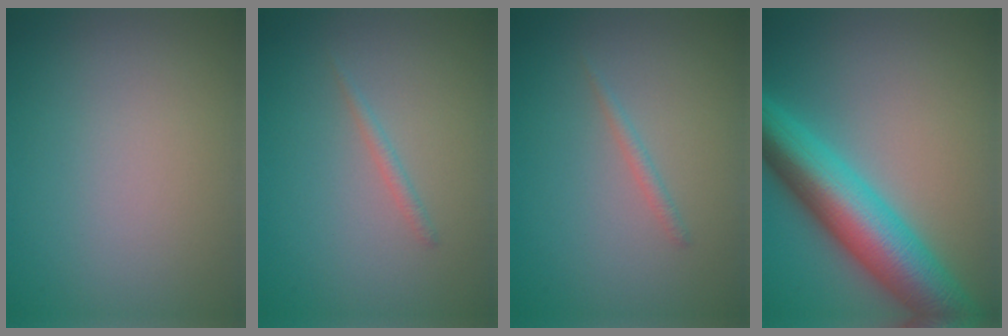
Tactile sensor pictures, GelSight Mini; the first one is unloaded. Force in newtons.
{"total": 0.8, "press": 0.8, "slide": 0.0}
{"total": 0.8, "press": 0.8, "slide": 0.0}
{"total": 9.7, "press": 9.7, "slide": 0.1}